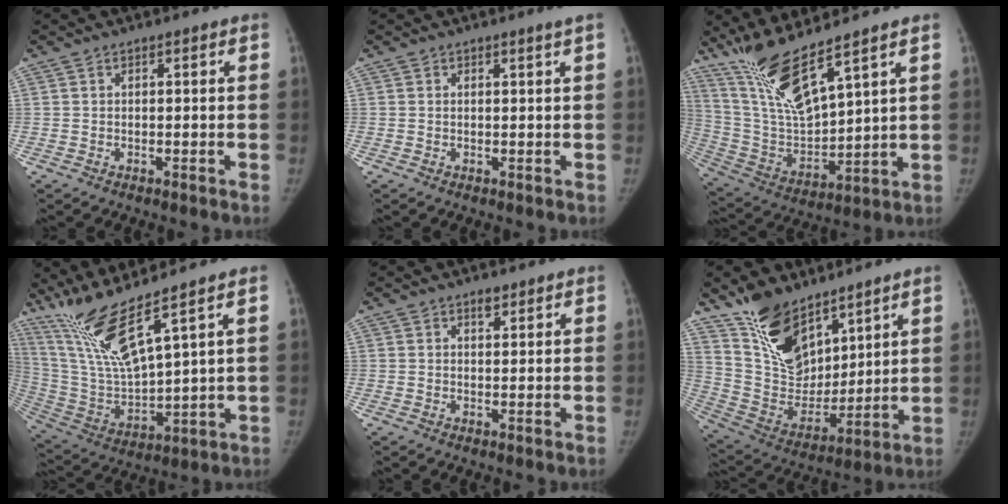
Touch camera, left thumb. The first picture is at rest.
{"total": 0.7, "force": [0.5, -0.2, 0.5], "torque": [-0.012, -0.006, 0.009]}
{"total": 13.5, "force": [10.2, 1.8, 8.6], "torque": [-0.163, -0.060, 0.221]}
{"total": 13.4, "force": [9.7, 0.4, 9.2], "torque": [-0.191, -0.057, 0.211]}
{"total": 1.7, "force": [1.2, 0.7, 0.9], "torque": [-0.008, -0.007, 0.019]}
{"total": 16.9, "force": [11.9, 9.0, 7.9], "torque": [-0.095, -0.067, 0.236]}